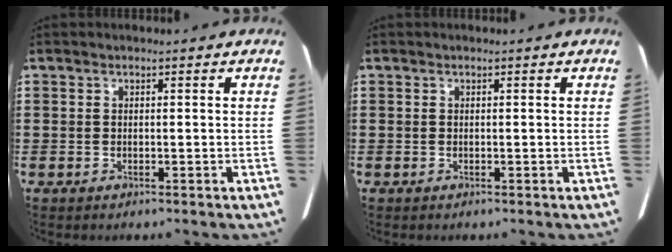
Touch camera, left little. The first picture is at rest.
{"total": 0.0}